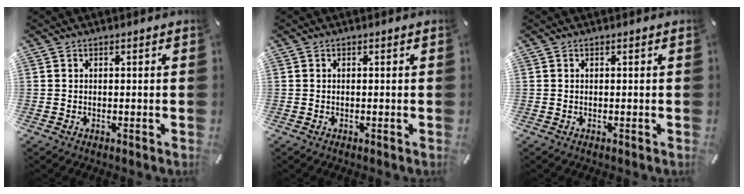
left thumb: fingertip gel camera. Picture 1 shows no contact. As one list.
[{"total": 0.0}, {"total": 0.0}]